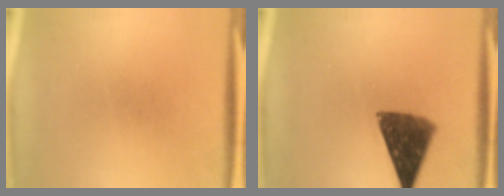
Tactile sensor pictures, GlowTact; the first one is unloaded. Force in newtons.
{"total": 10.4}